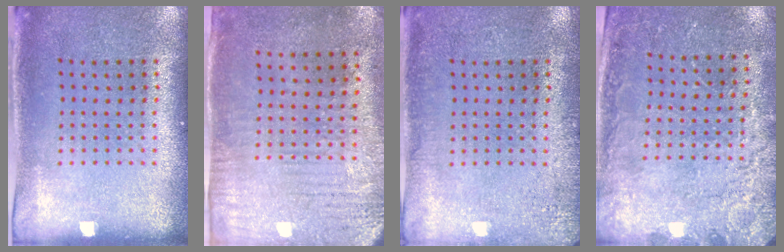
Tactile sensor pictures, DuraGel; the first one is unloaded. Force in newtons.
{"total": 3.1, "press": 2.4, "slide": 1.9}
{"total": 2.3, "press": 2.2, "slide": 0.3}
{"total": 2.5, "press": 2.4, "slide": 0.7}